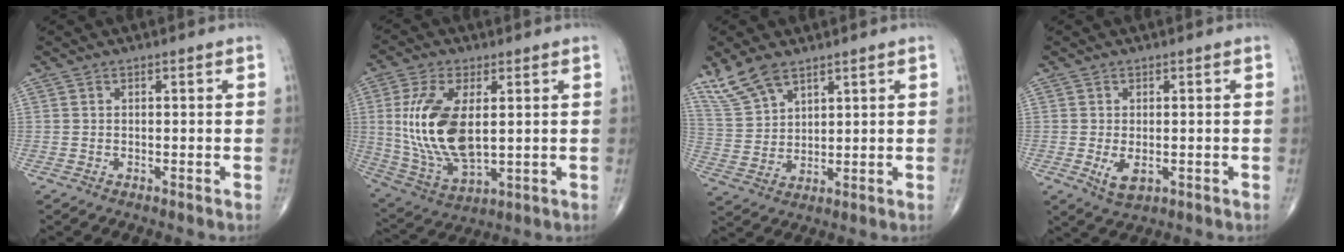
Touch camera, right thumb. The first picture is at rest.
{"total": 16.2, "force": [2.0, 7.9, 14.0], "torque": [-0.288, -0.016, 0.050]}
{"total": 8.4, "force": [6.2, 3.7, 4.3], "torque": [-0.084, -0.016, 0.135]}
{"total": 3.9, "force": [-0.8, 2.1, 3.2], "torque": [-0.055, -0.009, -0.007]}